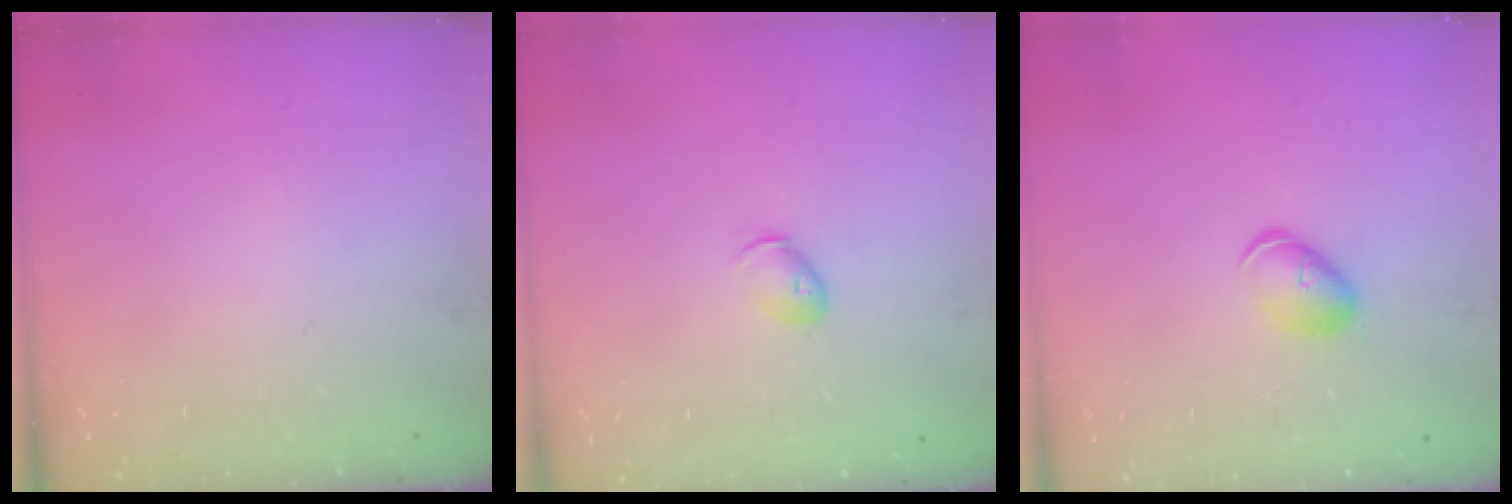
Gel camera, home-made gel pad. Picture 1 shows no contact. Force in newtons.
{"total": 5.5, "press": 5.4, "slide": 1.1}
{"total": 6.4, "press": 6.3, "slide": 0.9}